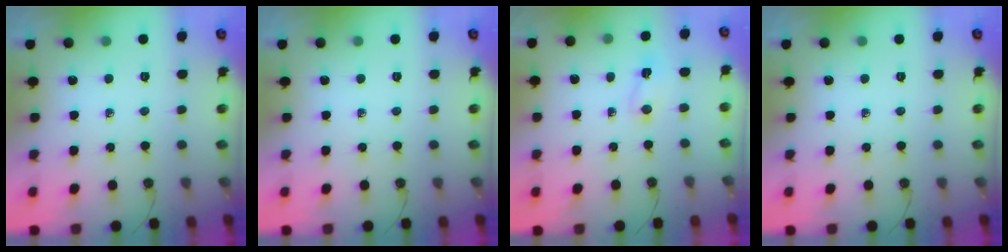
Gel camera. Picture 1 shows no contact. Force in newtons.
{"total": 0.0}
{"total": 2.2, "press": 1.9, "slide": 1.1}
{"total": 0.0}